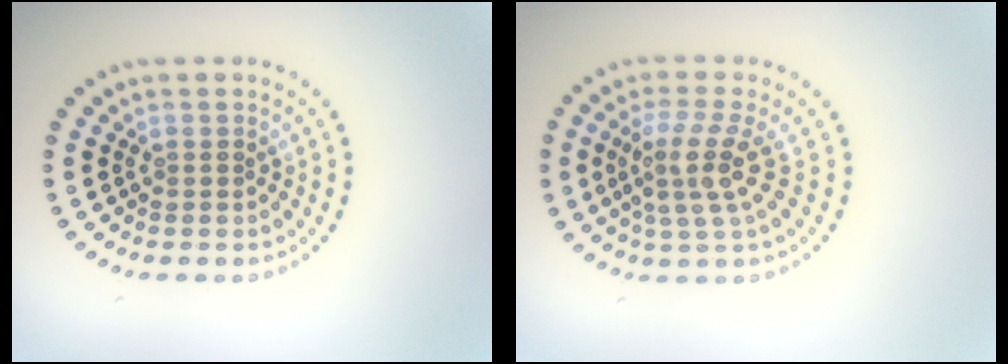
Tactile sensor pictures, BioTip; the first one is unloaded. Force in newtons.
{"total": 3.8, "press": 2.8, "slide": 2.5}